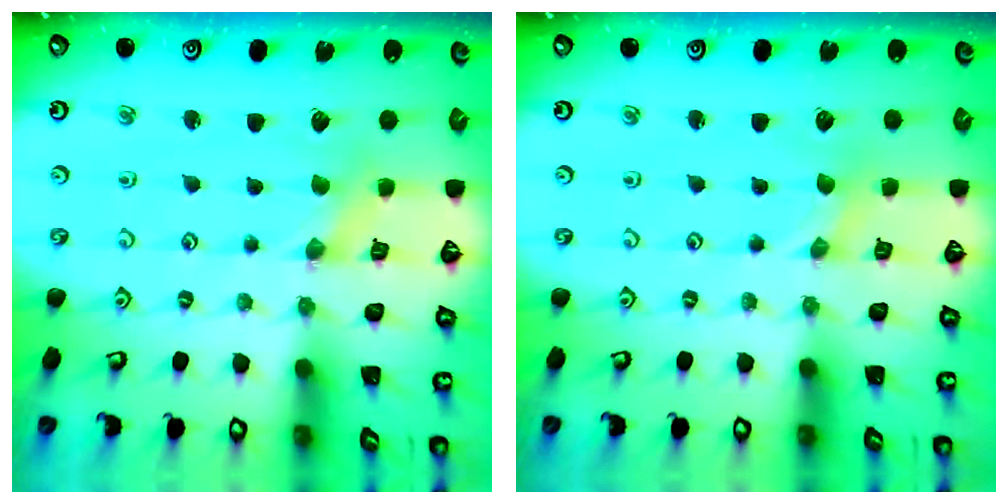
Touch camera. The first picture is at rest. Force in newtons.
{"total": 0.0}